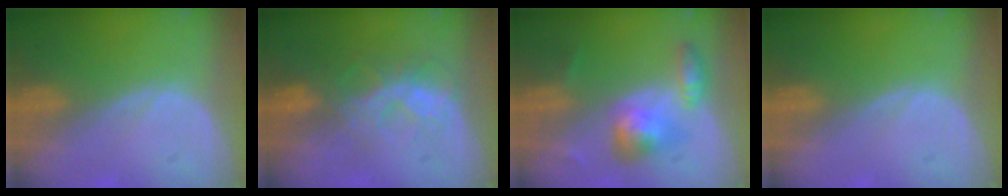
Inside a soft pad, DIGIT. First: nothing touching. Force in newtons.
{"total": 6.6, "press": 6.0, "slide": 2.7}
{"total": 5.7, "press": 5.7, "slide": 0.6}
{"total": 0.0}